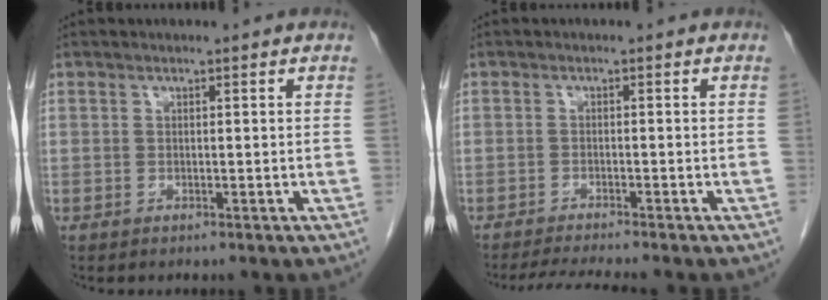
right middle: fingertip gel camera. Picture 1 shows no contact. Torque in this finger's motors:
{"motor_torque": [0.06, -0.05, 0.03, 0.01]}